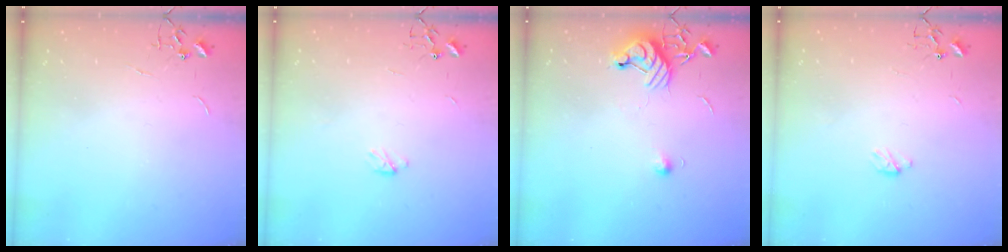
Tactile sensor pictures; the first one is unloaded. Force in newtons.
{"total": 2.9, "press": 2.9, "slide": 0.4}
{"total": 10.3, "press": 10.2, "slide": 1.2}
{"total": 3.2, "press": 3.2, "slide": 0.4}